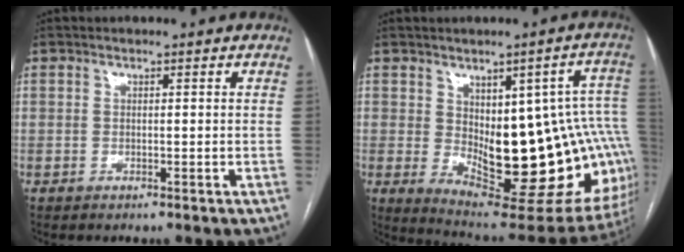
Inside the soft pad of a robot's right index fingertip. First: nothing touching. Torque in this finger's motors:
{"motor_torque": [2.14, 0.00, 1.05, 0.13]}